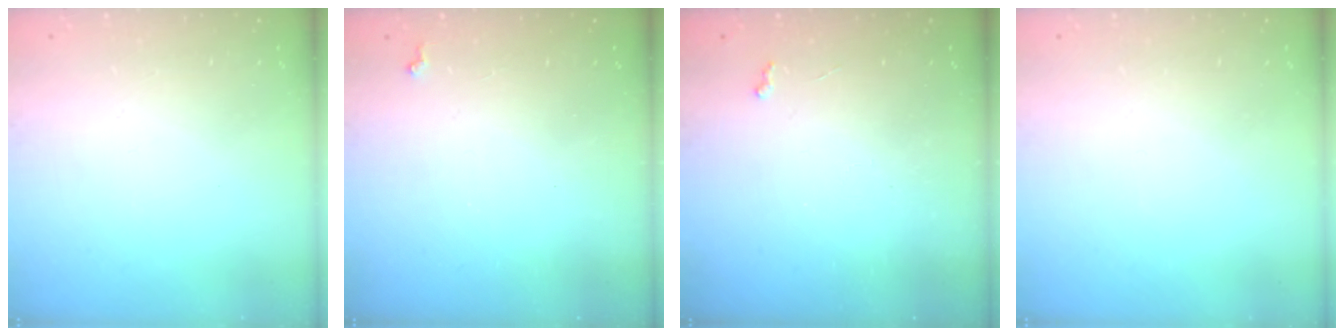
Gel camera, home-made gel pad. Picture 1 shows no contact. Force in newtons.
{"total": 0.8, "press": 0.8, "slide": 0.3}
{"total": 2.6, "press": 2.6, "slide": 0.5}
{"total": 0.0}